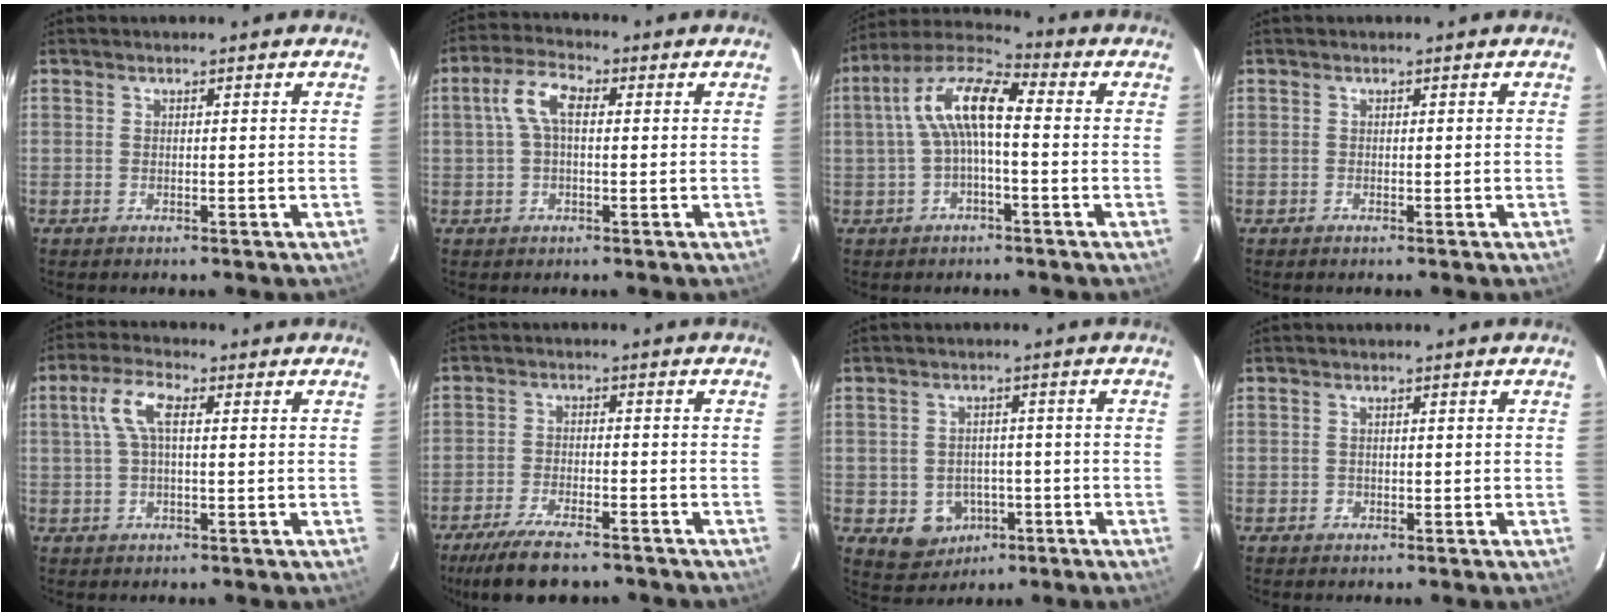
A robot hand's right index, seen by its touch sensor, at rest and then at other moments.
{"total": 6.0, "force": [0.8, 2.8, 5.2], "torque": [-0.108, 0.019, 0.014]}
{"total": 10.6, "force": [0.1, 3.4, 10.0], "torque": [-0.200, 0.027, -0.006]}
{"total": 0.5, "force": [-0.3, 0.4, -0.1], "torque": [0.000, 0.002, -0.007]}
{"total": 6.0, "force": [1.1, 2.2, 5.4], "torque": [-0.110, 0.016, 0.022]}
{"total": 11.7, "force": [-9.3, 3.4, 6.2], "torque": [-0.144, -0.024, -0.157]}
{"total": 7.1, "force": [-3.0, 6.1, 2.2], "torque": [-0.059, 0.009, -0.021]}
{"total": 0.9, "force": [-0.4, 0.8, 0.0], "torque": [0.002, 0.003, -0.005]}